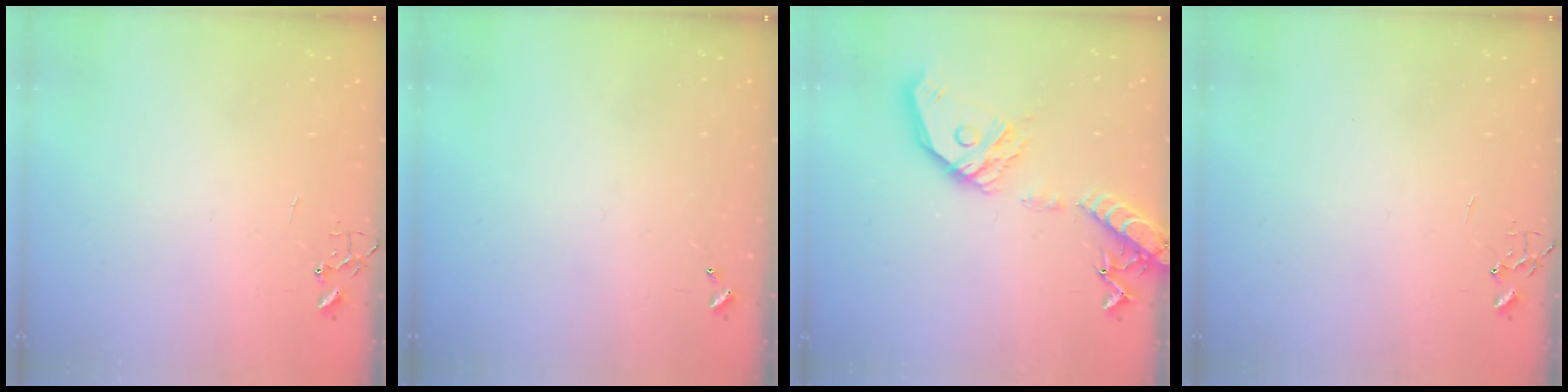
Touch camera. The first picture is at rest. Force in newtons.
{"total": 0.0}
{"total": 20.0, "press": 19.7, "slide": 3.5}
{"total": 0.0}